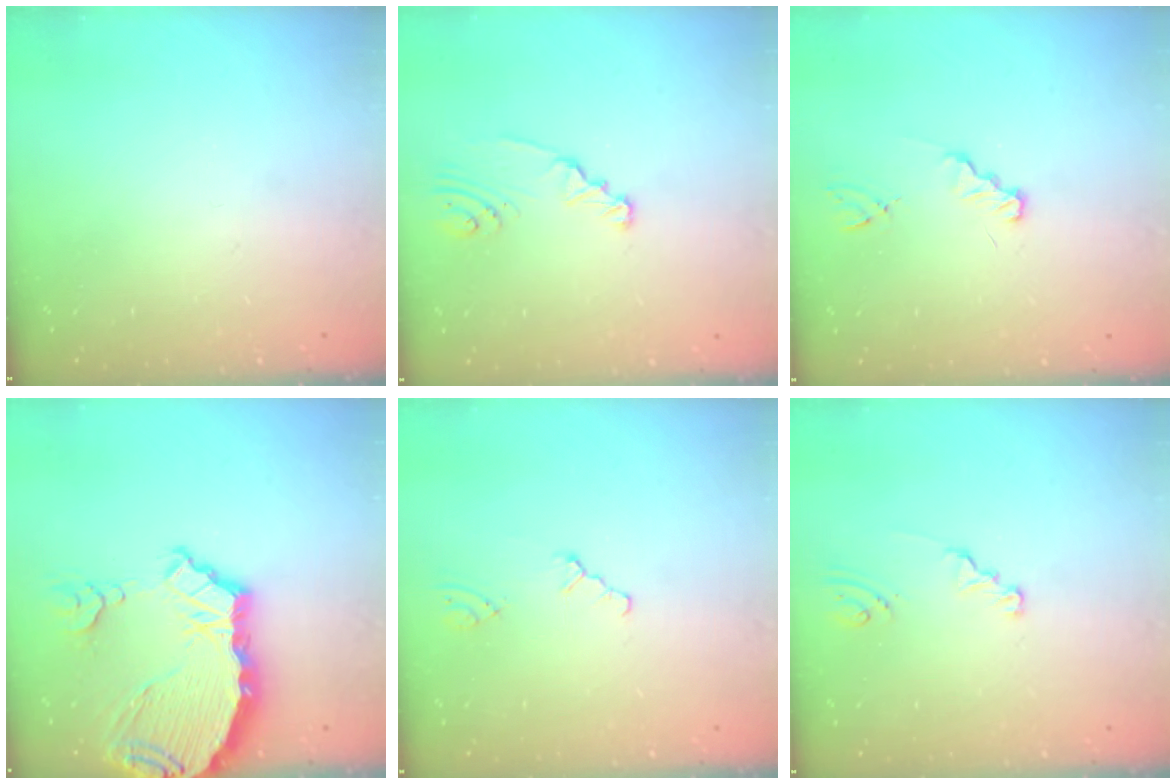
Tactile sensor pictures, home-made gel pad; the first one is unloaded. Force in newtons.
{"total": 2.4, "press": 2.4, "slide": 0.2}
{"total": 1.2, "press": 1.2, "slide": 0.1}
{"total": 9.3, "press": 8.8, "slide": 3.1}
{"total": 0.5, "press": 0.5, "slide": 0.2}
{"total": 1.8, "press": 1.8, "slide": 0.2}